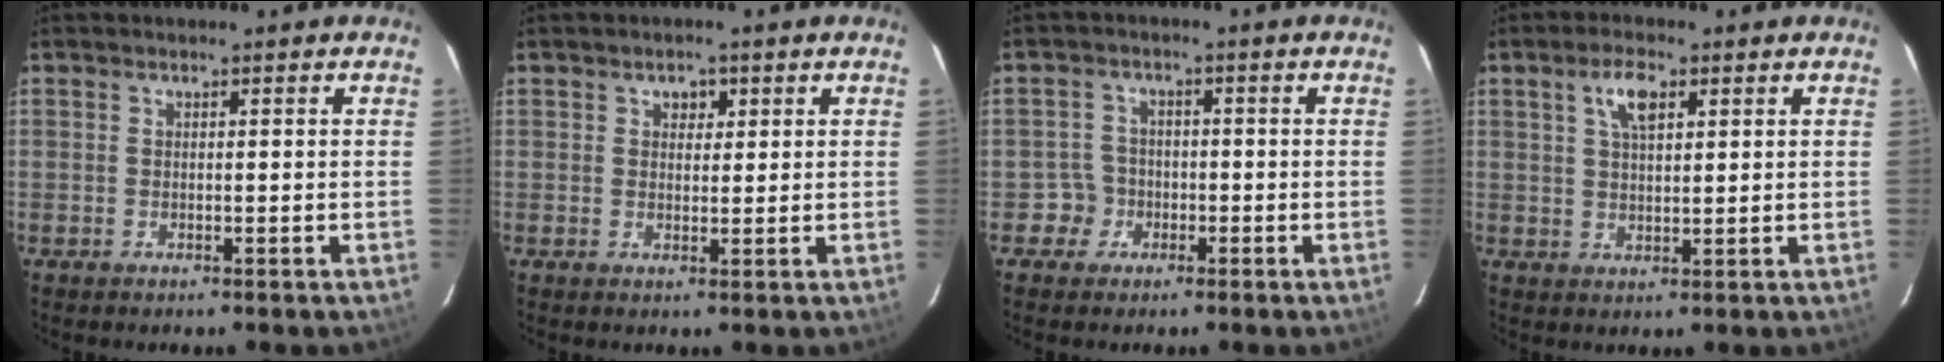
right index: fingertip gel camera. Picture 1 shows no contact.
{"total": 2.2, "force": [0.9, 1.8, 0.8], "torque": [-0.006, 0.008, 0.015]}
{"total": 3.6, "force": [-1.4, 3.3, -0.4], "torque": [0.011, 0.020, -0.025]}
{"total": 4.9, "force": [2.2, 2.0, 3.9], "torque": [-0.072, 0.009, 0.041]}